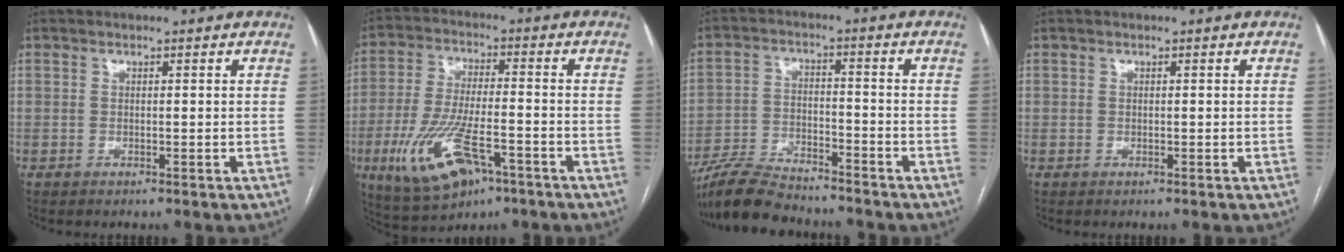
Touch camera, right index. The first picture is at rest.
{"total": 14.0, "force": [-6.4, 4.6, 11.6], "torque": [-0.239, -0.015, -0.103]}
{"total": 10.1, "force": [-9.2, 1.8, 3.8], "torque": [-0.074, -0.014, -0.166]}
{"total": 0.0}